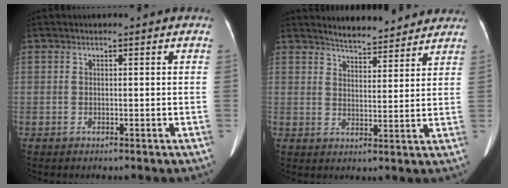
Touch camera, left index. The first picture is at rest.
{"total": 8.7, "force": [8.2, 1.7, 2.4], "torque": [-0.035, 0.010, 0.110]}